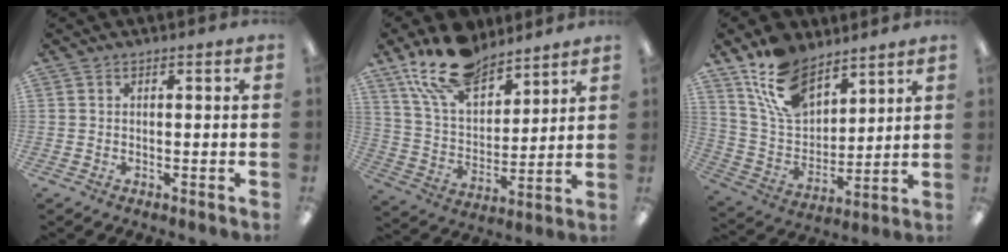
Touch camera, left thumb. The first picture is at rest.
{"total": 17.6, "force": [13.1, 8.5, 8.1], "torque": [-0.150, -0.068, 0.241]}
{"total": 15.2, "force": [10.2, 8.2, 7.6], "torque": [-0.155, -0.040, 0.197]}